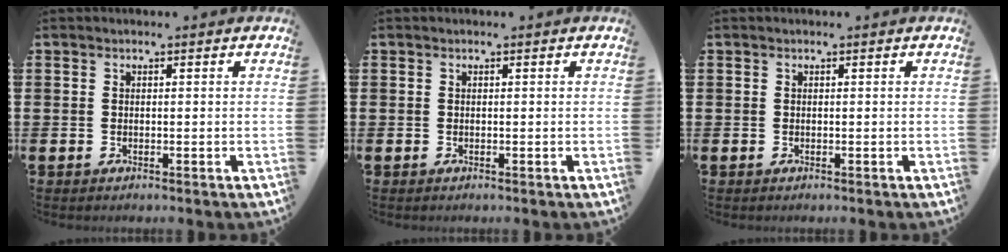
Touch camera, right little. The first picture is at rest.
{"total": 0.0}
{"total": 0.0}